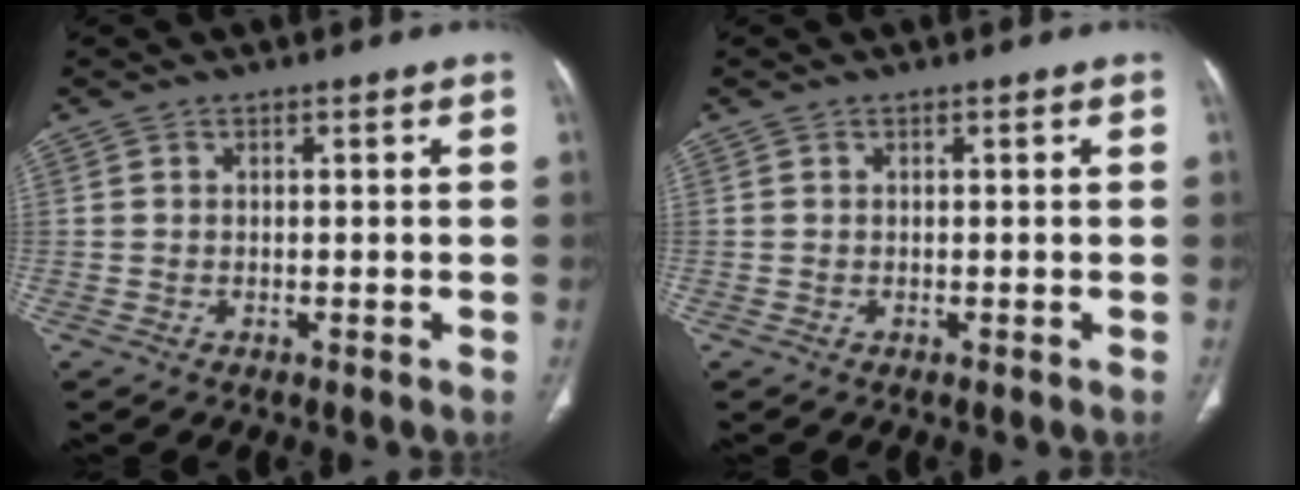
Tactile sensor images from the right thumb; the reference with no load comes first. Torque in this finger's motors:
{"motor_torque": [0.03, 0.03, 0.00, 0.00, 0.00]}